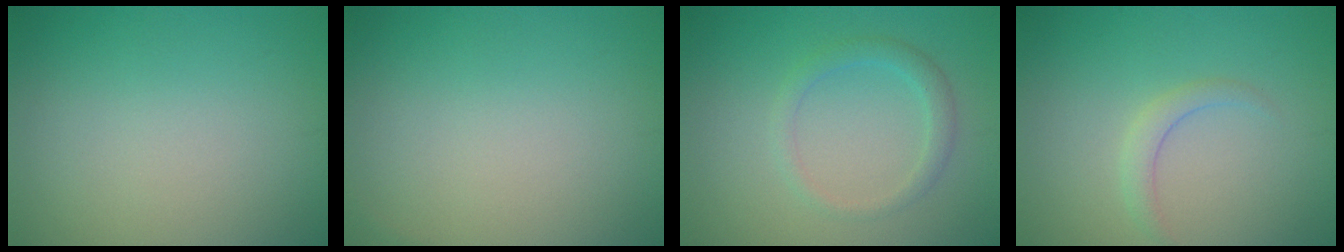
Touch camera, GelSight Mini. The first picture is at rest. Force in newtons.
{"total": 0.0}
{"total": 1.9, "press": 1.9, "slide": 0.1}
{"total": 1.4, "press": 1.4, "slide": 0.0}